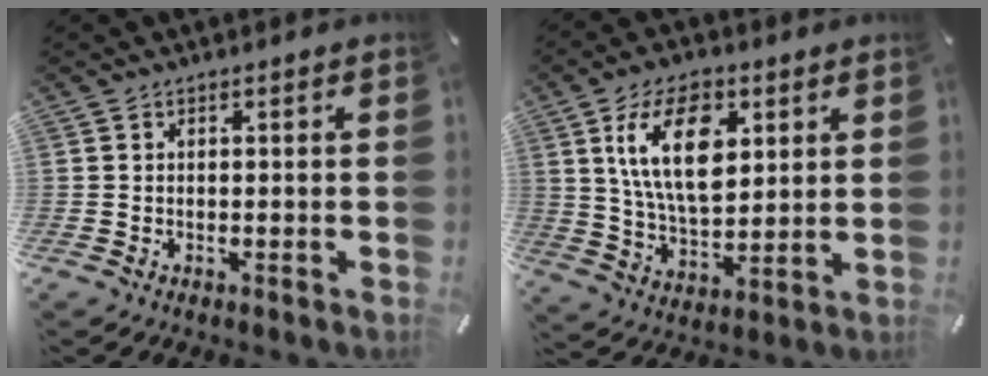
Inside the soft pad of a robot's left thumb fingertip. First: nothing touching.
{"total": 15.9, "force": [6.0, 9.1, 11.5], "torque": [-0.229, -0.005, 0.102]}